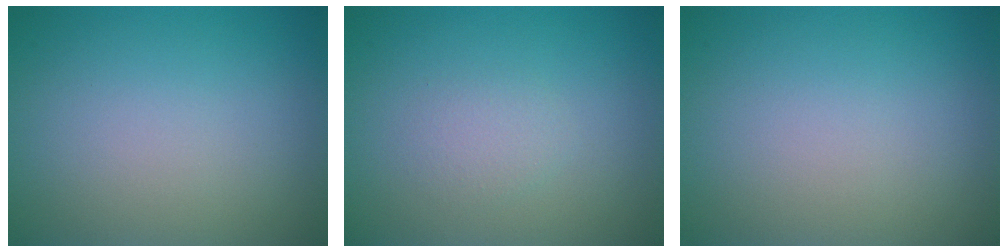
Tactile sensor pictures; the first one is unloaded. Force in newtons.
{"total": 1.2, "press": 1.2, "slide": 0.0}
{"total": 0.0}